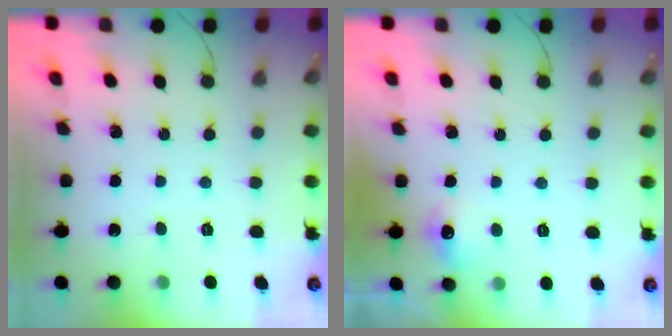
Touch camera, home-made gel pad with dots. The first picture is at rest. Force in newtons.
{"total": 6.3, "press": 6.2, "slide": 1.2}